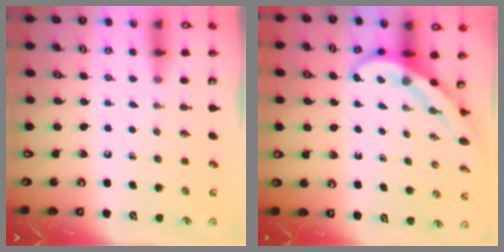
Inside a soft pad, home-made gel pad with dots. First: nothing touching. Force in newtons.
{"total": 4.0, "press": 3.9, "slide": 0.6}